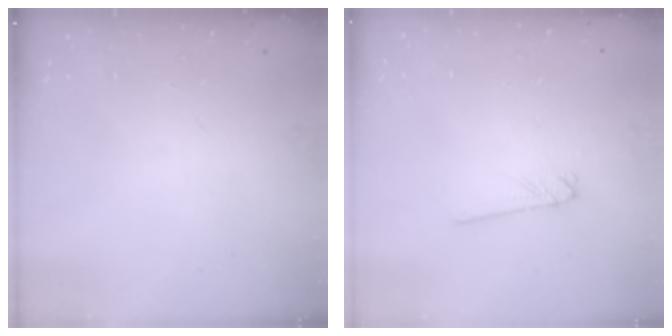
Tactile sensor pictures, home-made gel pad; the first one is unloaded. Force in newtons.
{"total": 0.9, "press": 0.9, "slide": 0.1}